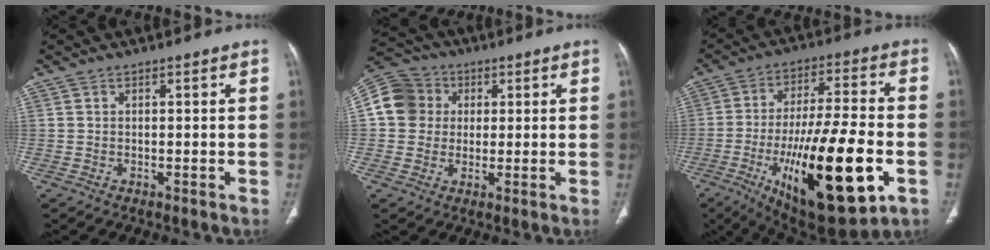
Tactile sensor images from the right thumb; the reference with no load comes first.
{"total": 10.1, "force": [1.5, 9.4, 3.5], "torque": [-0.058, 0.016, 0.018]}
{"total": 26.8, "force": [-8.3, 8.4, 24.0], "torque": [-0.395, -0.001, -0.116]}